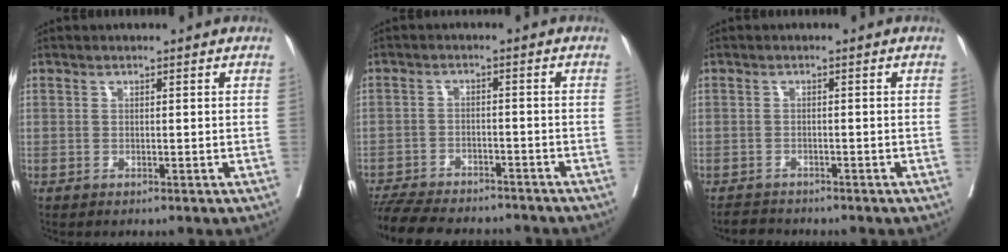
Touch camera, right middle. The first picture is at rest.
{"total": 13.6, "force": [-12.2, 3.8, 4.8], "torque": [-0.097, -0.004, -0.175]}
{"total": 2.5, "force": [-2.4, 0.8, -0.2], "torque": [0.000, -0.007, -0.043]}